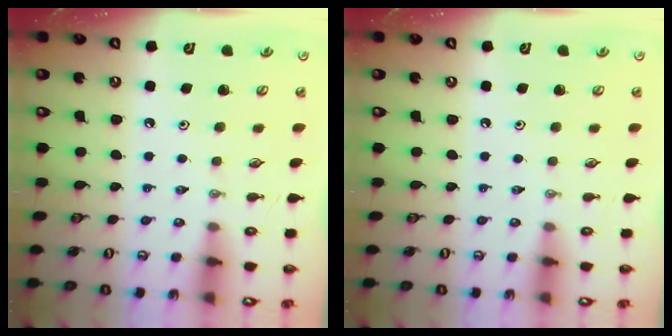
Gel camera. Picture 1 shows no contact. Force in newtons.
{"total": 0.0}